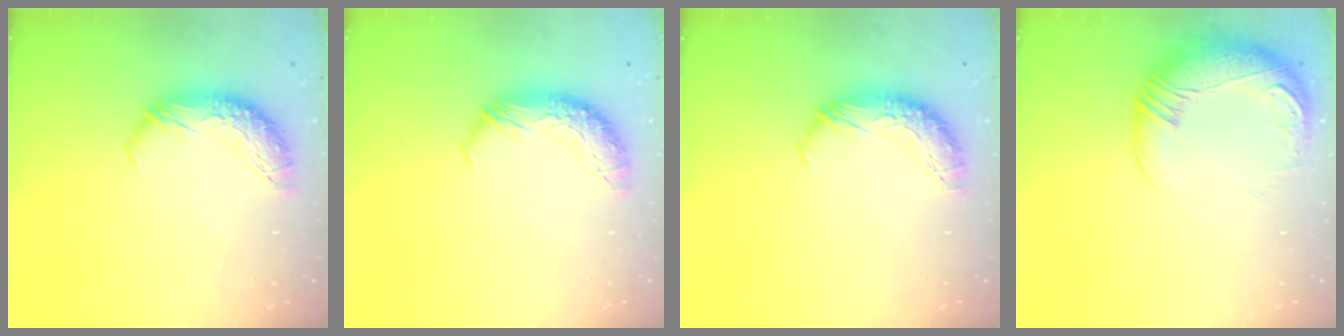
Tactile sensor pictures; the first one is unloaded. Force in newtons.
{"total": 0.0}
{"total": 0.0}
{"total": 3.0, "press": 0.1, "slide": 3.0}